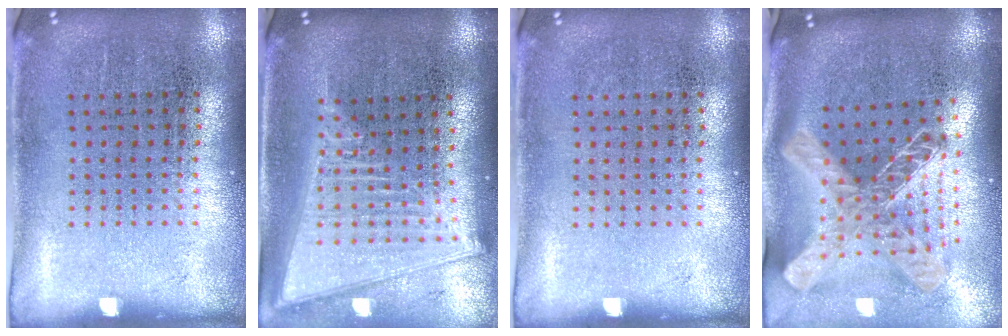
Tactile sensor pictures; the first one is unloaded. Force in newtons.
{"total": 2.2, "press": 1.8, "slide": 1.2}
{"total": 0.0}
{"total": 2.6, "press": 1.9, "slide": 1.8}